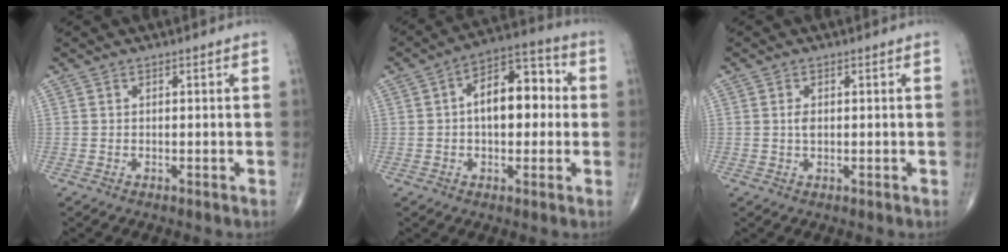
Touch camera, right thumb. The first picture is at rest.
{"total": 12.3, "force": [0.8, 7.0, 10.1], "torque": [-0.126, 0.032, 0.002]}
{"total": 1.5, "force": [0.1, 0.8, 1.2], "torque": [-0.023, -0.002, 0.002]}